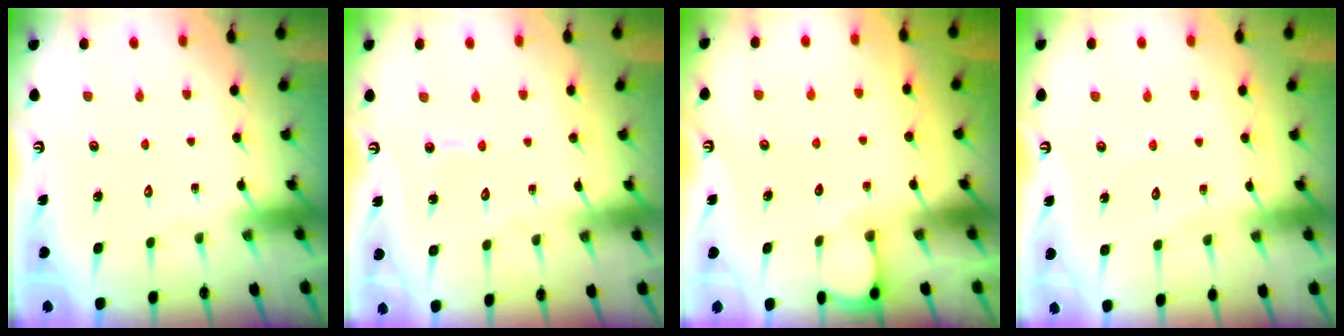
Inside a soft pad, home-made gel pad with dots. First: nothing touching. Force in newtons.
{"total": 4.9, "press": 4.8, "slide": 0.4}
{"total": 2.7, "press": 2.7, "slide": 0.3}
{"total": 3.1, "press": 3.0, "slide": 0.3}